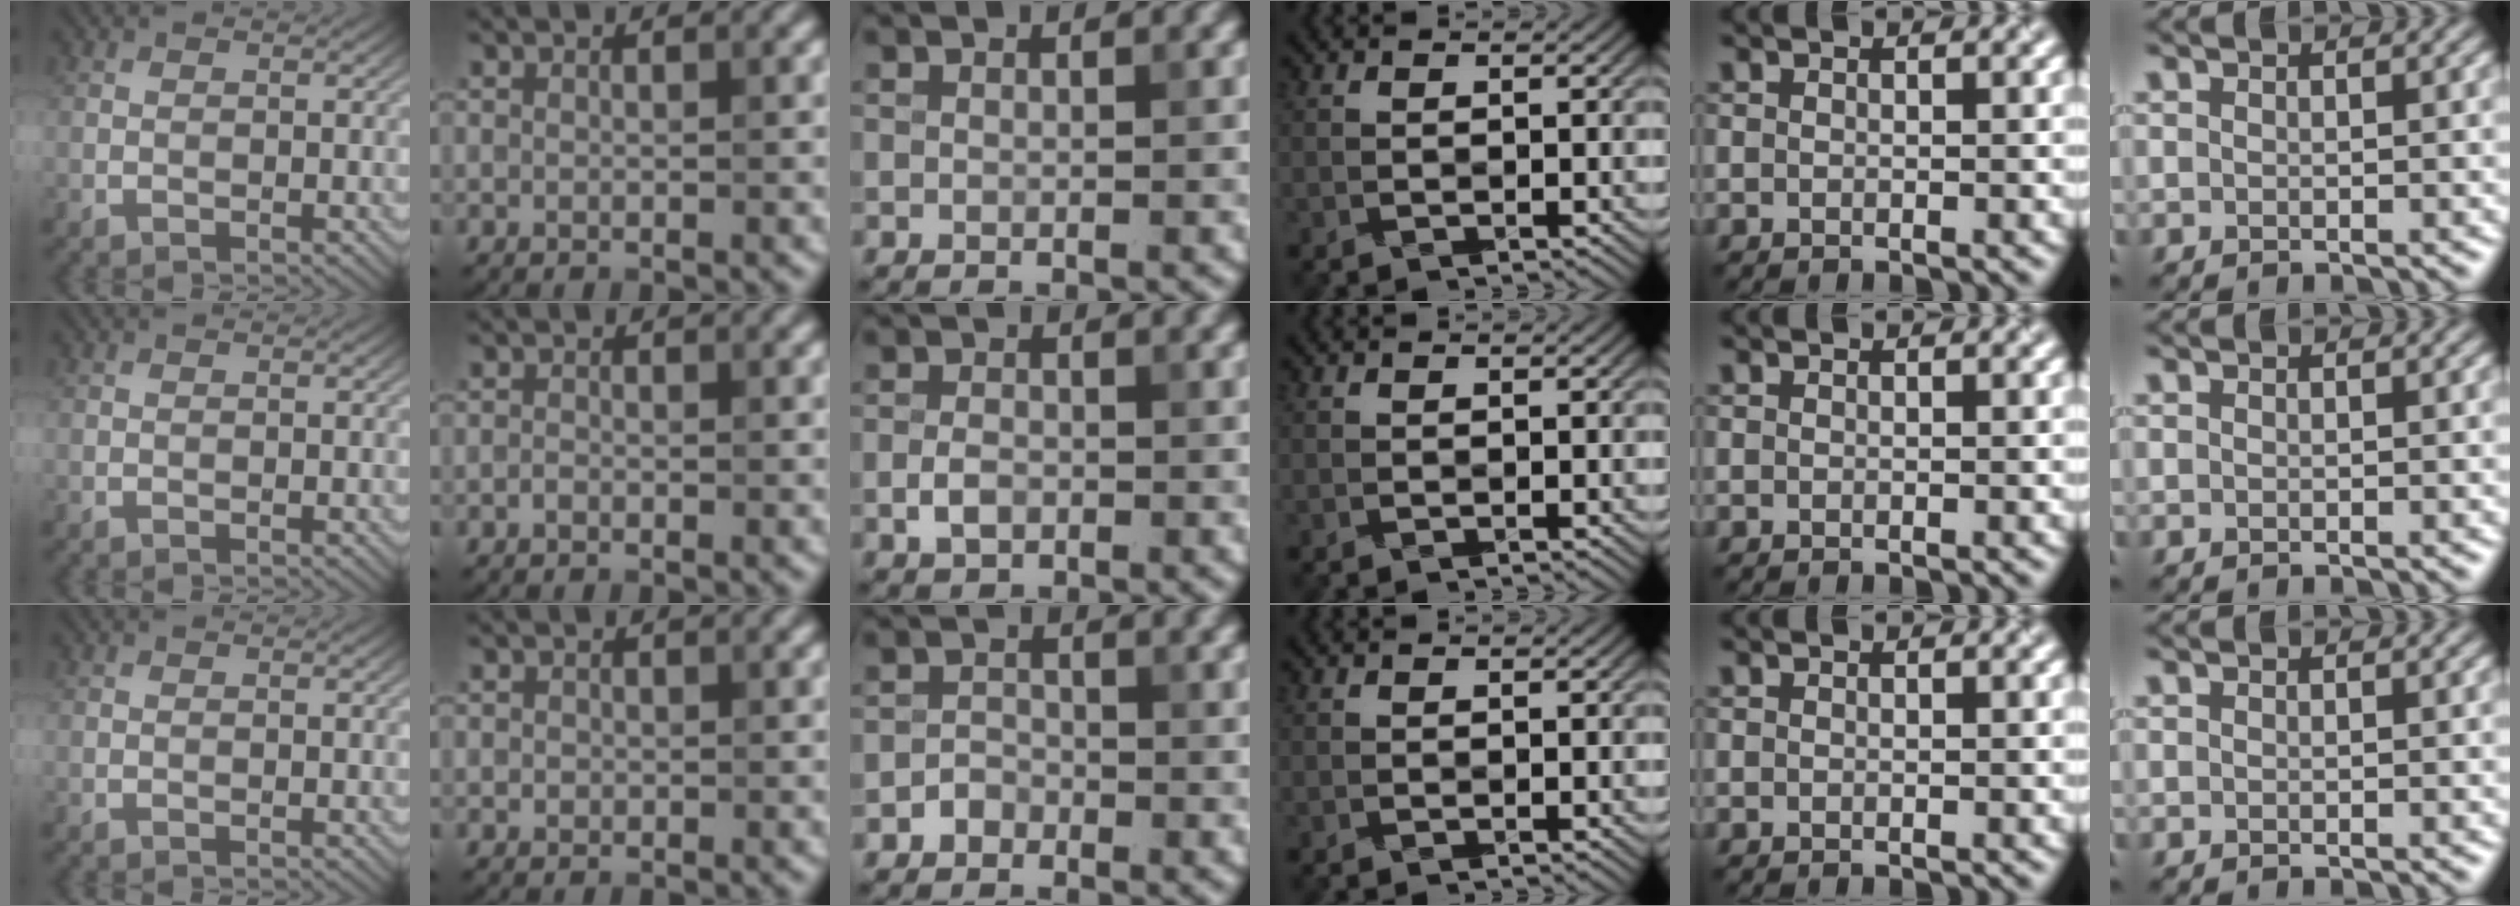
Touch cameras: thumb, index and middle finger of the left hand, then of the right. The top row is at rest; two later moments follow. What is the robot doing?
{"motion": "fold", "object": "origami paper"}